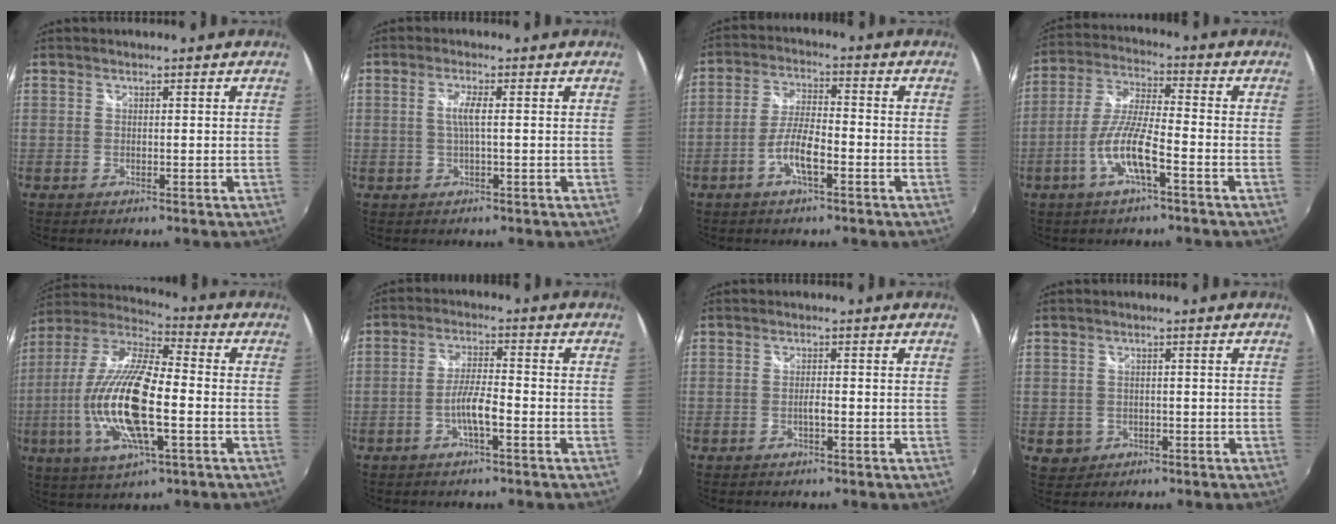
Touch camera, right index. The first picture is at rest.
{"total": 2.9, "force": [0.1, 0.1, 2.8], "torque": [-0.056, 0.000, -0.001]}
{"total": 6.7, "force": [-3.2, 1.7, 5.6], "torque": [-0.117, 0.003, -0.059]}
{"total": 9.7, "force": [-4.4, 1.6, 8.5], "torque": [-0.183, -0.002, -0.084]}
{"total": 20.0, "force": [-4.2, 6.2, 18.6], "torque": [-0.378, -0.013, -0.086]}
{"total": 5.2, "force": [-2.3, 0.8, 4.6], "torque": [-0.093, 0.002, -0.042]}
{"total": 1.3, "force": [-0.6, 0.2, 1.2], "torque": [-0.023, -0.001, -0.010]}
{"total": 3.3, "force": [-0.7, 3.1, 0.7], "torque": [-0.020, 0.000, -0.004]}